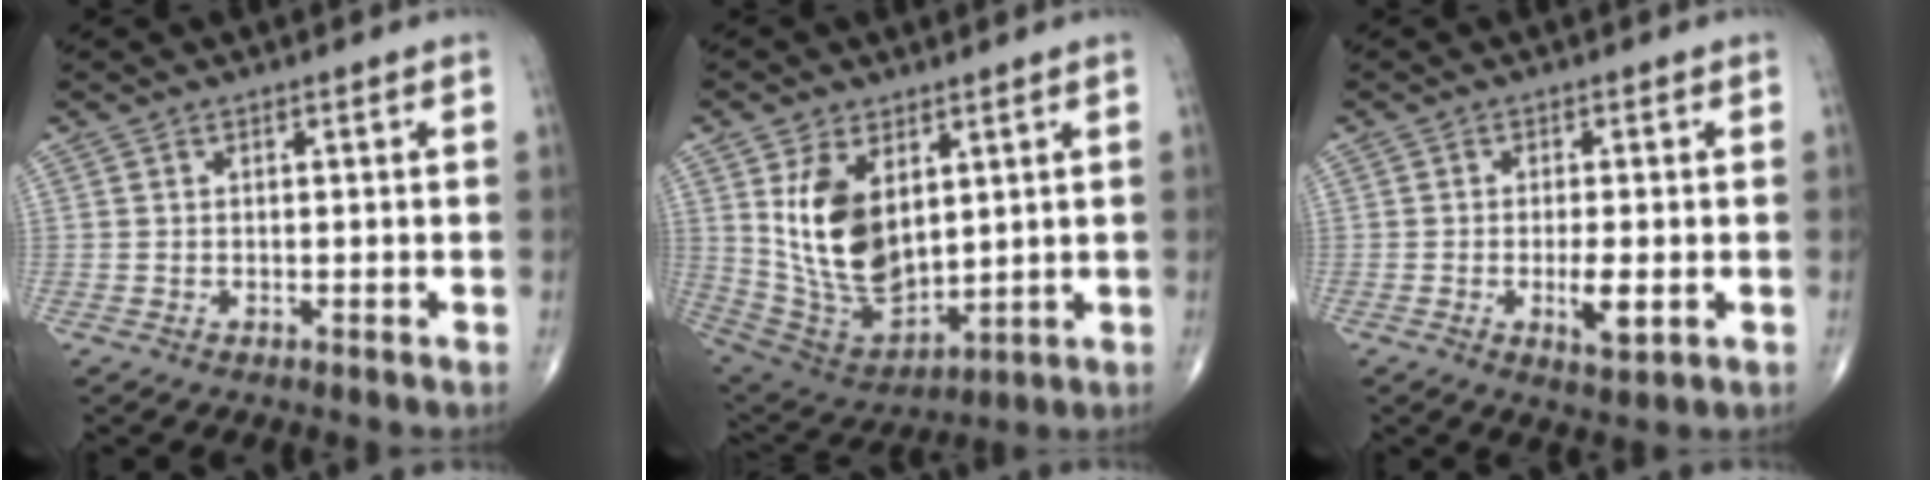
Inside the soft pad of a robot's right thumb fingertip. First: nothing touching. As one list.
[{"total": 15.6, "force": [4.1, 9.2, 11.9], "torque": [-0.194, -0.023, 0.104]}, {"total": 4.8, "force": [-1.0, 1.4, 4.5], "torque": [-0.072, -0.010, -0.015]}]